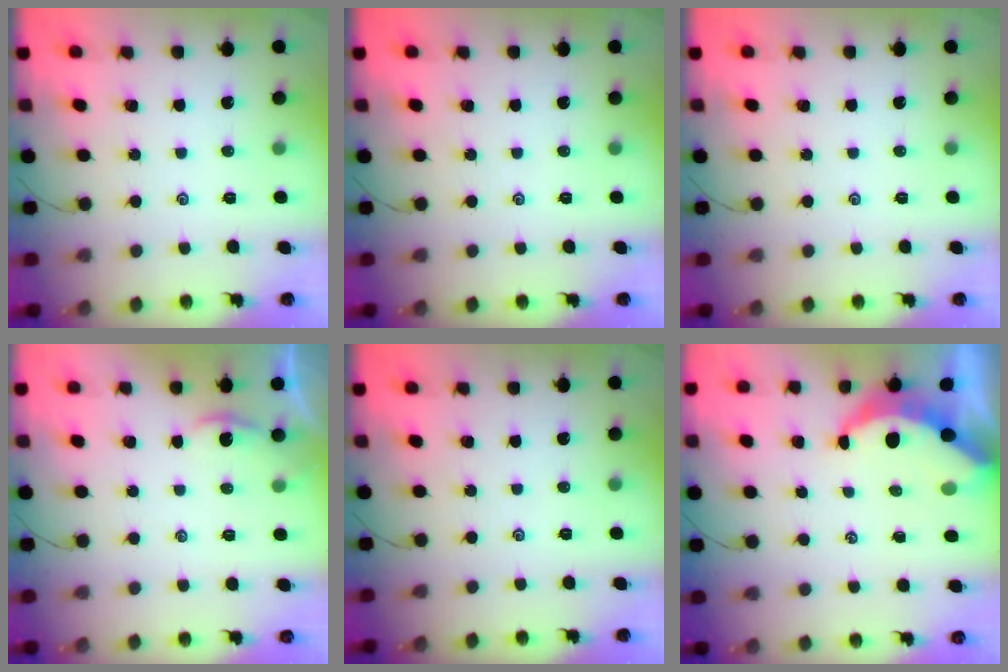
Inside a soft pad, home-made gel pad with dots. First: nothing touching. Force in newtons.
{"total": 0.0}
{"total": 0.0}
{"total": 1.2, "press": 1.2, "slide": 0.1}
{"total": 0.0}
{"total": 7.0, "press": 6.9, "slide": 0.7}